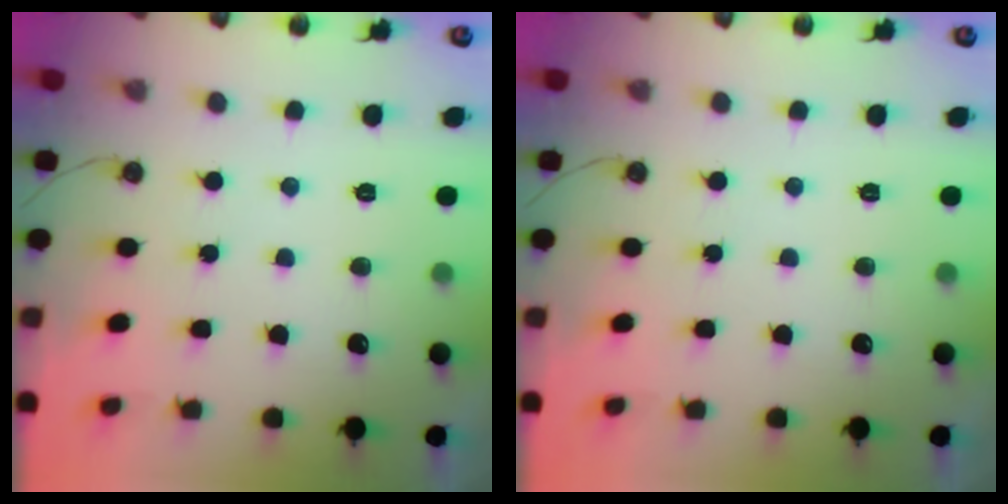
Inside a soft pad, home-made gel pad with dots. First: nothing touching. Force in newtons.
{"total": 0.0}